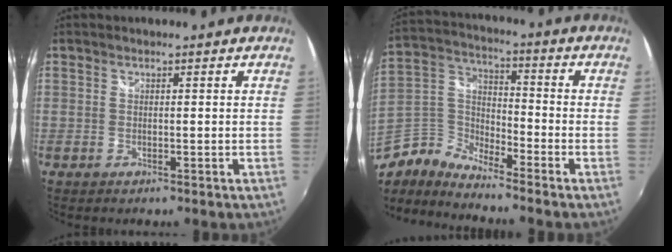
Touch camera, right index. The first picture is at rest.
{"total": 6.5, "force": [-5.1, 3.4, 2.3], "torque": [-0.061, 0.024, -0.124]}